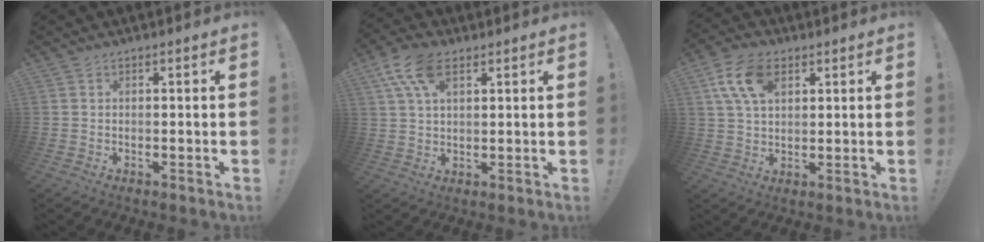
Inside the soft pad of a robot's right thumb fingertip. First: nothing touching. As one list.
[{"total": 10.8, "force": [5.0, 5.7, 7.7], "torque": [-0.143, -0.004, 0.095]}, {"total": 12.0, "force": [4.8, 7.2, 8.3], "torque": [-0.153, -0.005, 0.090]}]